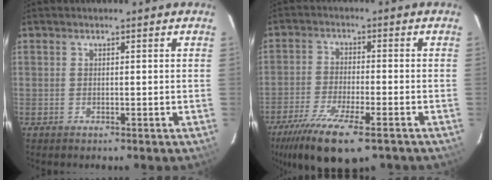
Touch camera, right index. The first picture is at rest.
{"total": 14.0, "force": [-9.5, 3.4, 9.7], "torque": [-0.206, -0.045, -0.170]}